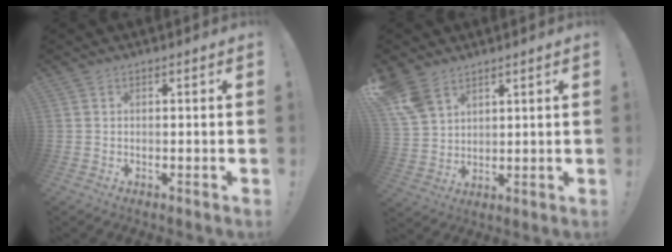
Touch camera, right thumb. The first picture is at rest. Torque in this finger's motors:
{"motor_torque": [1.80, 2.16, 0.99, 0.83, 0.11]}